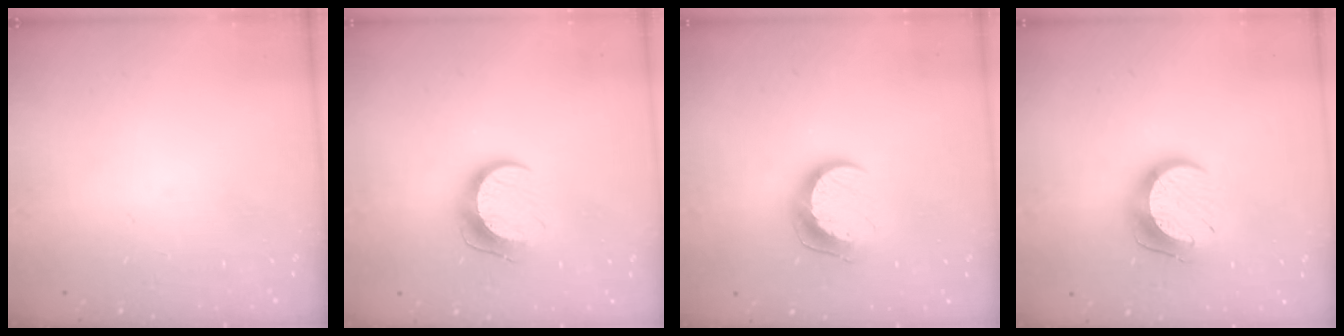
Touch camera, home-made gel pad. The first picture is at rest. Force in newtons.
{"total": 10.5, "press": 10.4, "slide": 0.8}
{"total": 9.9, "press": 9.9, "slide": 0.0}
{"total": 12.5, "press": 12.5, "slide": 0.9}